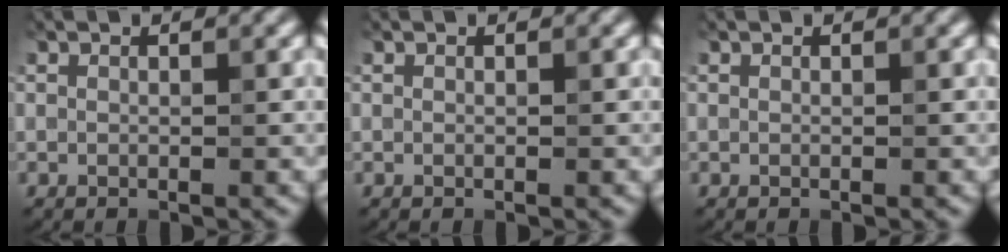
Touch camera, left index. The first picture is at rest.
{"total": 0.0}
{"total": 0.0}